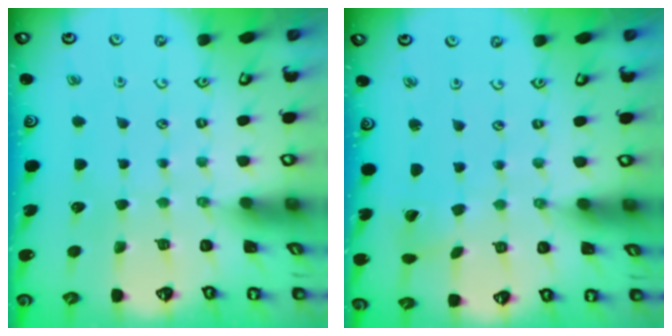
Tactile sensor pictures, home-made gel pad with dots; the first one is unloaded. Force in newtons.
{"total": 1.6, "press": 1.5, "slide": 0.4}